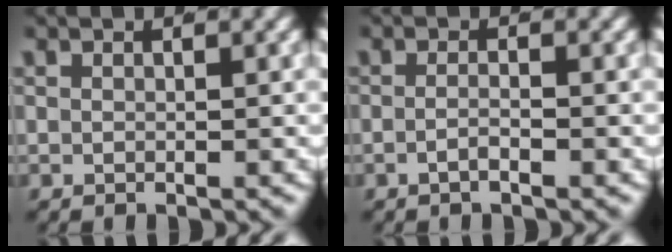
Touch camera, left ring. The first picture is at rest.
{"total": 1.7, "force": [-1.3, -0.1, 1.0], "torque": [-0.025, -0.009, -0.021]}